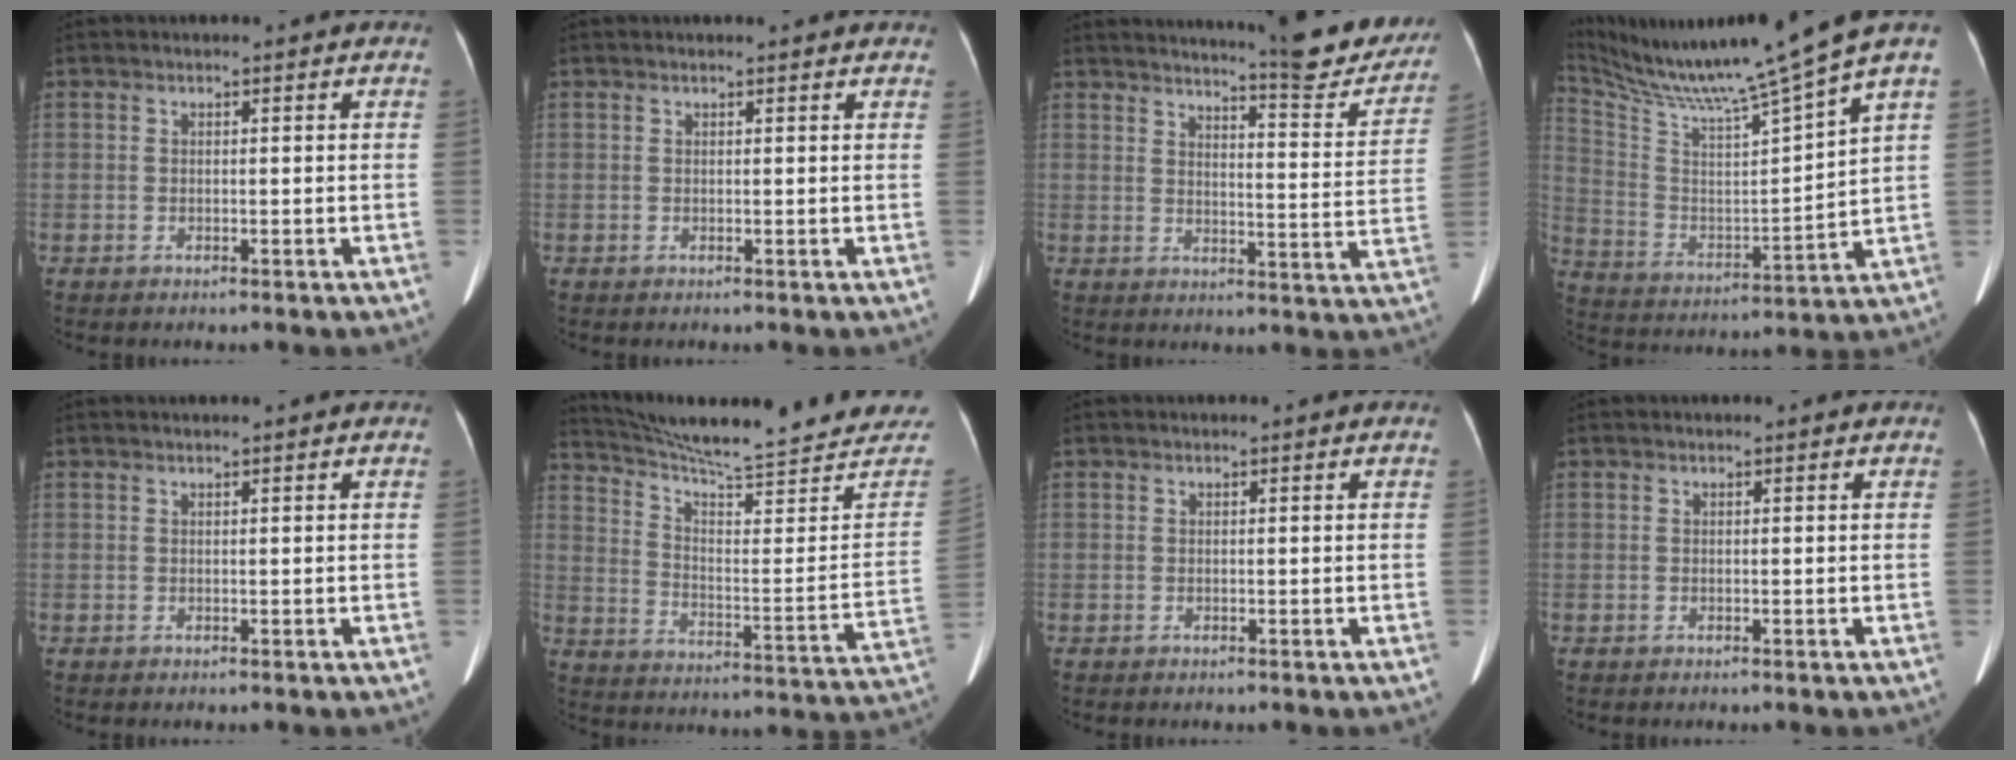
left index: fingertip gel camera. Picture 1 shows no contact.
{"total": 3.2, "force": [3.0, 0.6, 1.0], "torque": [-0.014, 0.019, 0.026]}
{"total": 16.3, "force": [14.8, 1.4, 6.6], "torque": [-0.080, -0.058, 0.171]}
{"total": 17.7, "force": [14.9, -2.7, 9.3], "torque": [-0.176, -0.034, 0.259]}
{"total": 0.8, "force": [0.6, -0.1, 0.4], "torque": [-0.009, 0.015, 0.015]}
{"total": 26.7, "force": [24.5, 1.2, 10.3], "torque": [-0.162, -0.092, 0.325]}
{"total": 0.0}
{"total": 0.0}